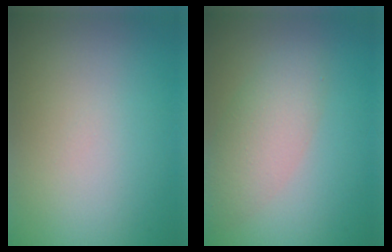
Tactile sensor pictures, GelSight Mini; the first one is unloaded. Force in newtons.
{"total": 3.9, "press": 3.9, "slide": 0.2}